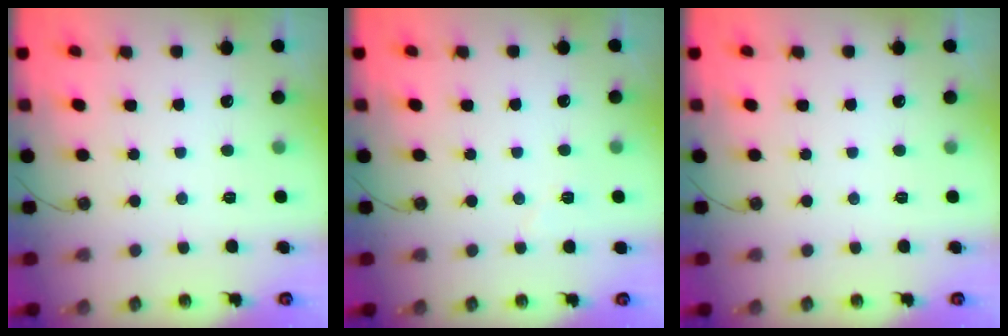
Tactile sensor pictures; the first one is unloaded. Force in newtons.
{"total": 3.6, "press": 3.5, "slide": 0.9}
{"total": 0.0}